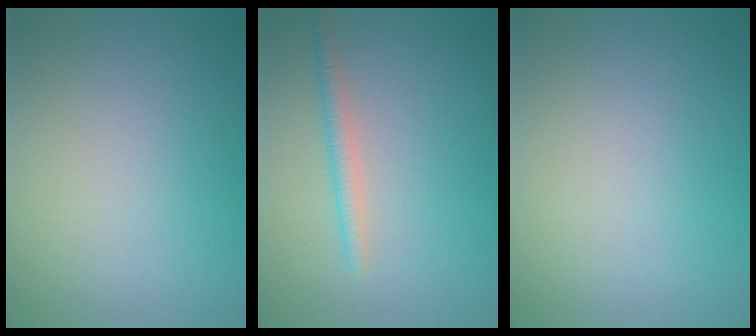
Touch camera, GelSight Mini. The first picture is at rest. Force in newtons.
{"total": 1.9, "press": 1.9, "slide": 0.0}
{"total": 0.0}